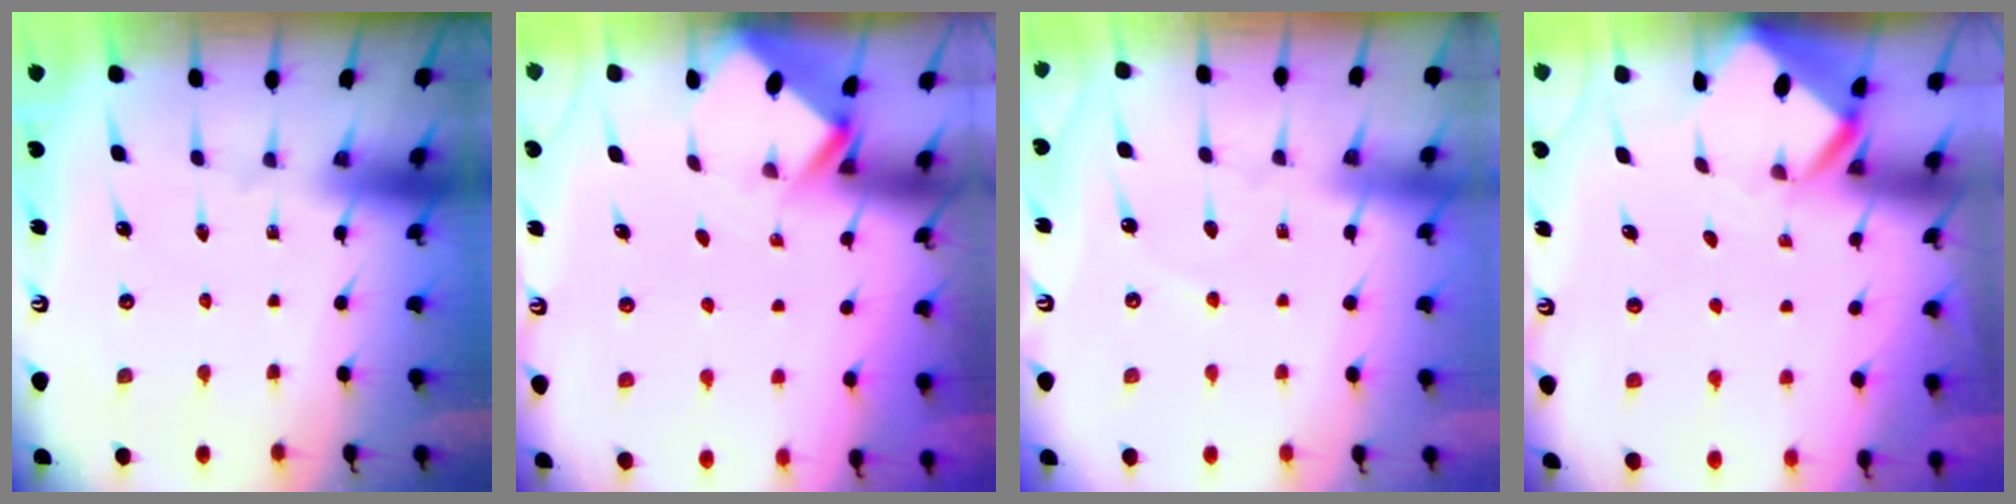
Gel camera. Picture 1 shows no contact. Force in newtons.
{"total": 2.5, "press": 2.5, "slide": 0.2}
{"total": 2.4, "press": 2.4, "slide": 0.4}
{"total": 2.8, "press": 2.8, "slide": 0.1}